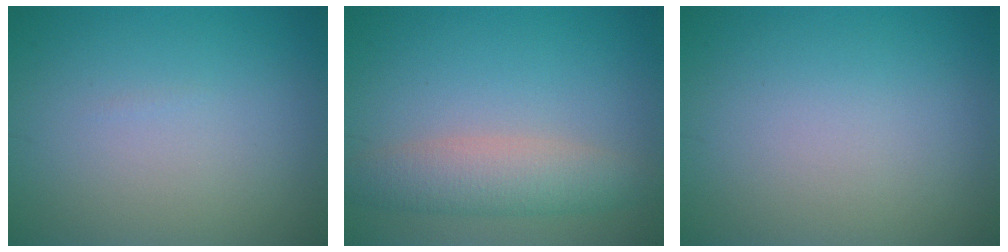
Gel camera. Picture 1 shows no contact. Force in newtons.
{"total": 4.1, "press": 4.1, "slide": 0.3}
{"total": 0.0}